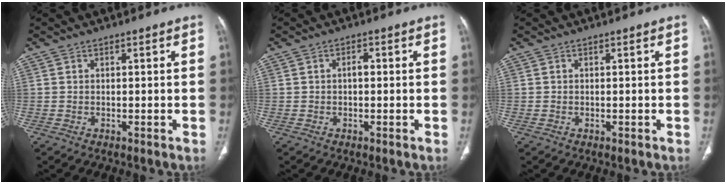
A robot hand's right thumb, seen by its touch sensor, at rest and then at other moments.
{"total": 1.4, "force": [-0.1, 0.9, 1.1], "torque": [-0.015, 0.004, -0.004]}
{"total": 0.0}